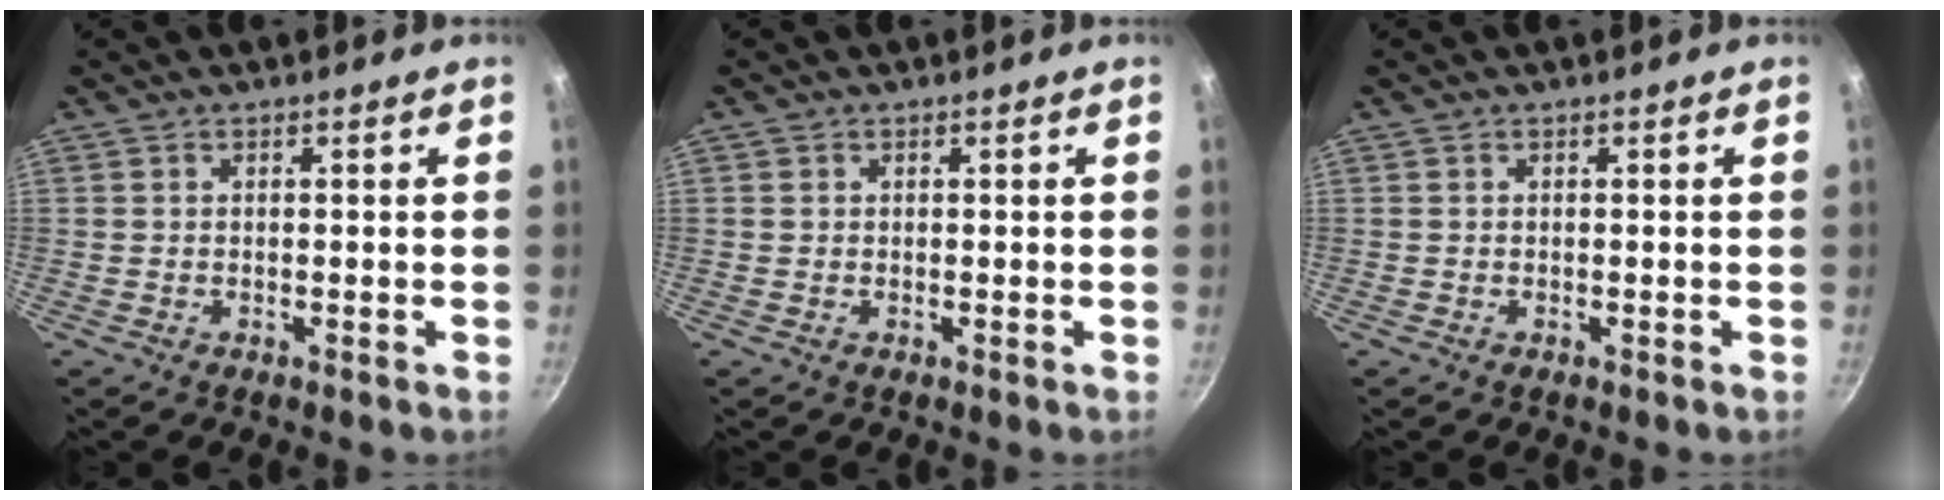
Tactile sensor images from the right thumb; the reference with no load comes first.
{"total": 0.6, "force": [0.1, 0.5, 0.1], "torque": [0.002, 0.000, 0.000]}
{"total": 0.0}